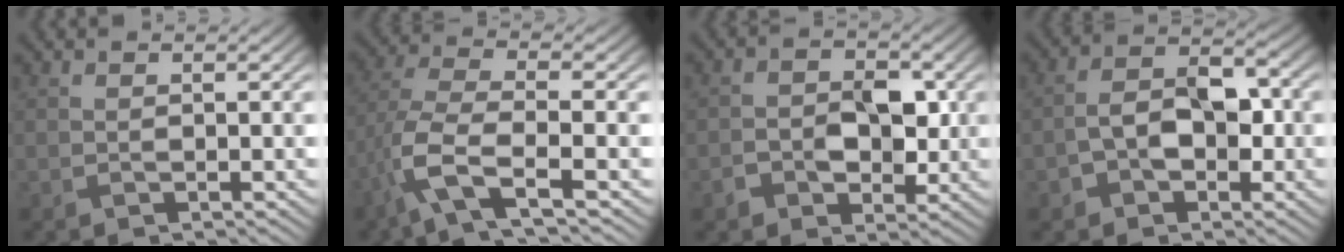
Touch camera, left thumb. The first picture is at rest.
{"total": 8.1, "force": [-3.9, 2.6, 6.7], "torque": [-0.155, 0.001, -0.096]}
{"total": 4.8, "force": [-0.8, 3.4, 3.3], "torque": [-0.050, -0.006, -0.013]}
{"total": 6.1, "force": [-1.5, 4.0, 4.4], "torque": [-0.069, 0.001, -0.034]}